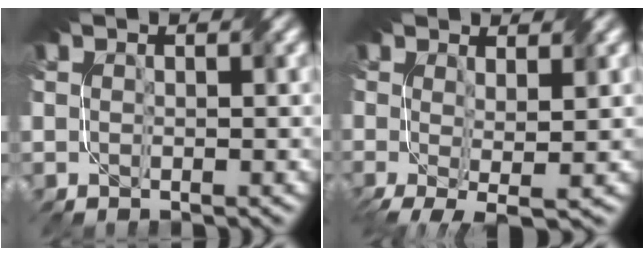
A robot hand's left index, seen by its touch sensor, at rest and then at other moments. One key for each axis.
{"total": 4.5, "fx": -0.3, "fy": 1.4, "fz": 4.3, "tx": -0.072, "ty": -0.007, "tz": -0.006}